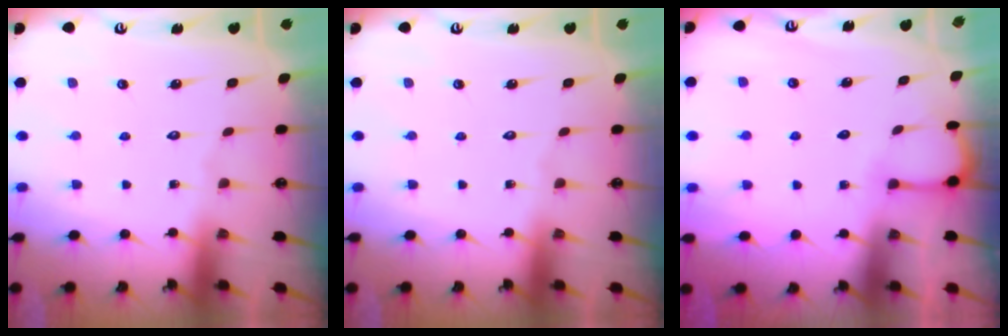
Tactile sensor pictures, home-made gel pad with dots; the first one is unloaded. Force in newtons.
{"total": 0.0}
{"total": 2.6, "press": 2.6, "slide": 0.3}